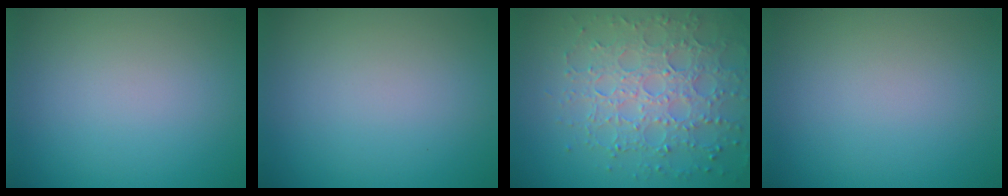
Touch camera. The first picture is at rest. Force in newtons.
{"total": 0.0}
{"total": 6.5, "press": 5.3, "slide": 3.9}
{"total": 0.0}